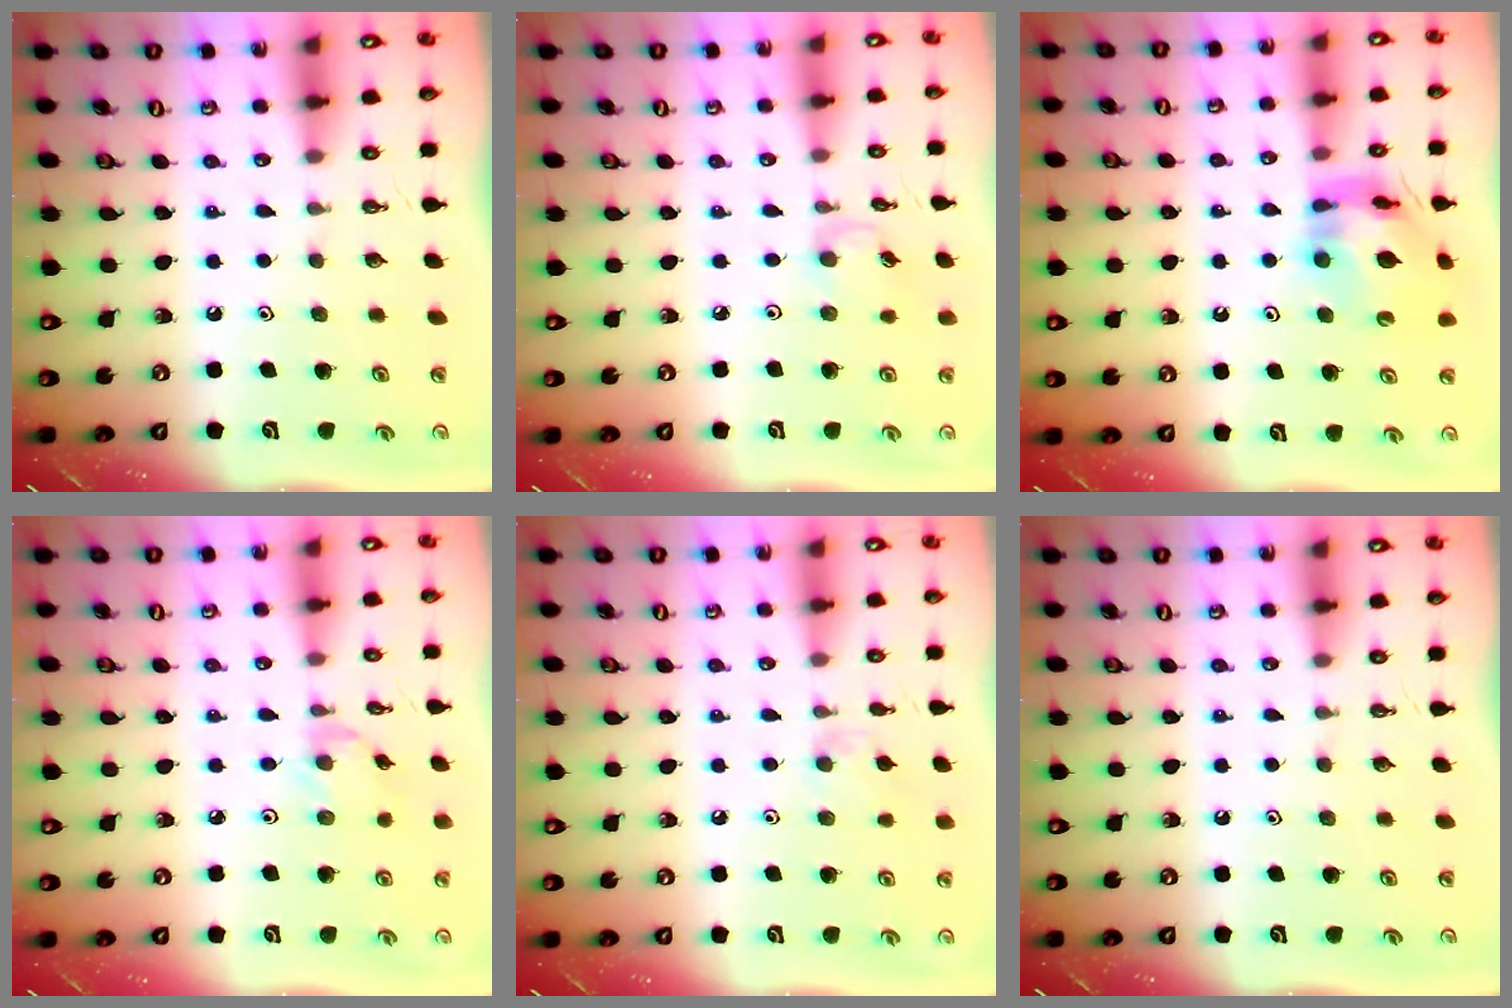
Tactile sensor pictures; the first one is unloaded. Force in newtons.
{"total": 2.9, "press": 2.9, "slide": 0.4}
{"total": 12.3, "press": 12.2, "slide": 1.5}
{"total": 3.0, "press": 2.9, "slide": 0.4}
{"total": 6.3, "press": 6.3, "slide": 0.8}
{"total": 0.0}